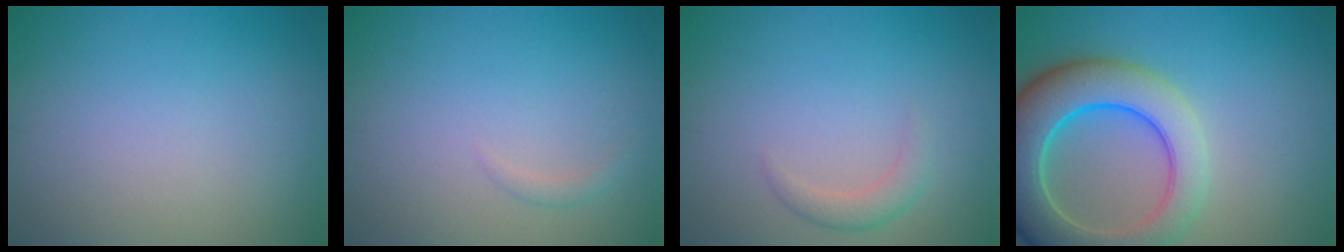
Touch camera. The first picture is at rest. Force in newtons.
{"total": 0.7, "press": 0.7, "slide": 0.1}
{"total": 1.6, "press": 1.6, "slide": 0.1}
{"total": 8.9, "press": 8.8, "slide": 0.7}